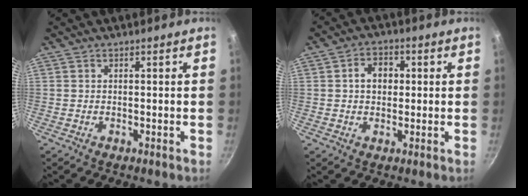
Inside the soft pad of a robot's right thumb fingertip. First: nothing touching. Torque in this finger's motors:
{"motor_torque": [-0.12, 0.16, 0.09, -0.04, 0.00]}